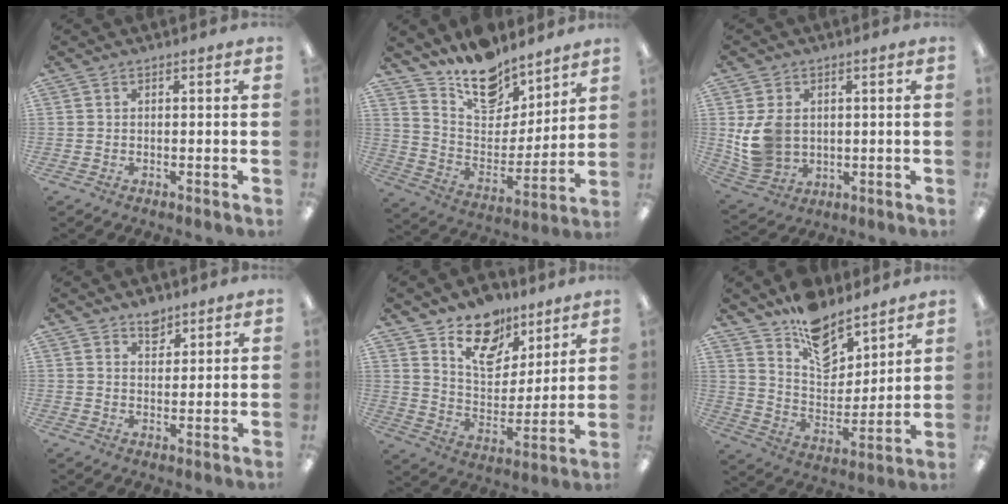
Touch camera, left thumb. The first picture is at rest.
{"total": 15.0, "force": [12.7, 7.0, 4.1], "torque": [-0.071, -0.100, 0.234]}
{"total": 9.4, "force": [1.0, 7.6, 5.4], "torque": [-0.115, 0.011, 0.025]}
{"total": 4.1, "force": [3.4, 2.1, 1.1], "torque": [0.005, -0.022, 0.057]}
{"total": 14.4, "force": [10.2, 8.4, 5.9], "torque": [-0.089, -0.059, 0.188]}
{"total": 13.8, "force": [10.6, 7.1, 5.2], "torque": [-0.079, -0.080, 0.196]}